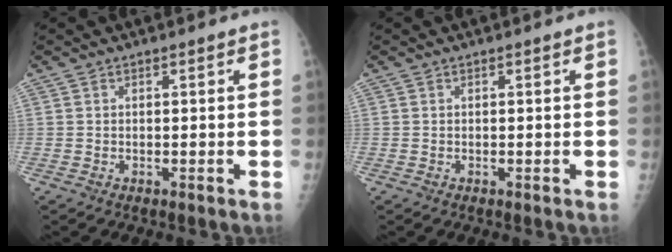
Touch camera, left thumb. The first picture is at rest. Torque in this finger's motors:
{"motor_torque": [0.00, 0.00, -0.01, -0.01, 0.00]}